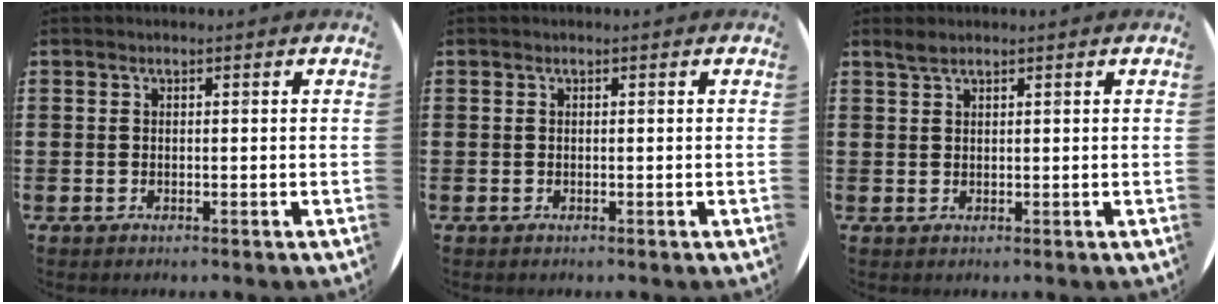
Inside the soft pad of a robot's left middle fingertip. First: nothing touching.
{"total": 0.0}
{"total": 1.2, "force": [1.1, 0.2, 0.4], "torque": [-0.010, 0.002, 0.021]}